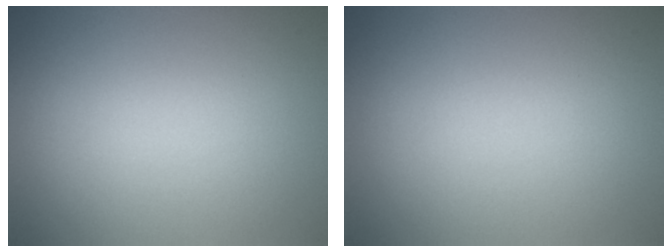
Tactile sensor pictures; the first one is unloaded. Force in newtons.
{"total": 0.0}